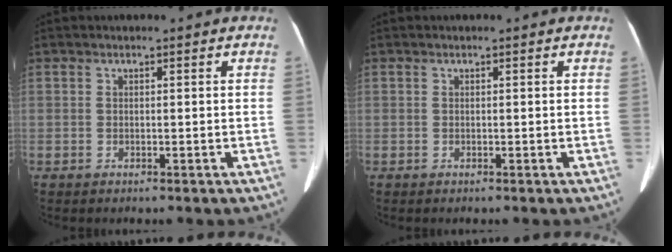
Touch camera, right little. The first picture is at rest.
{"total": 0.0}